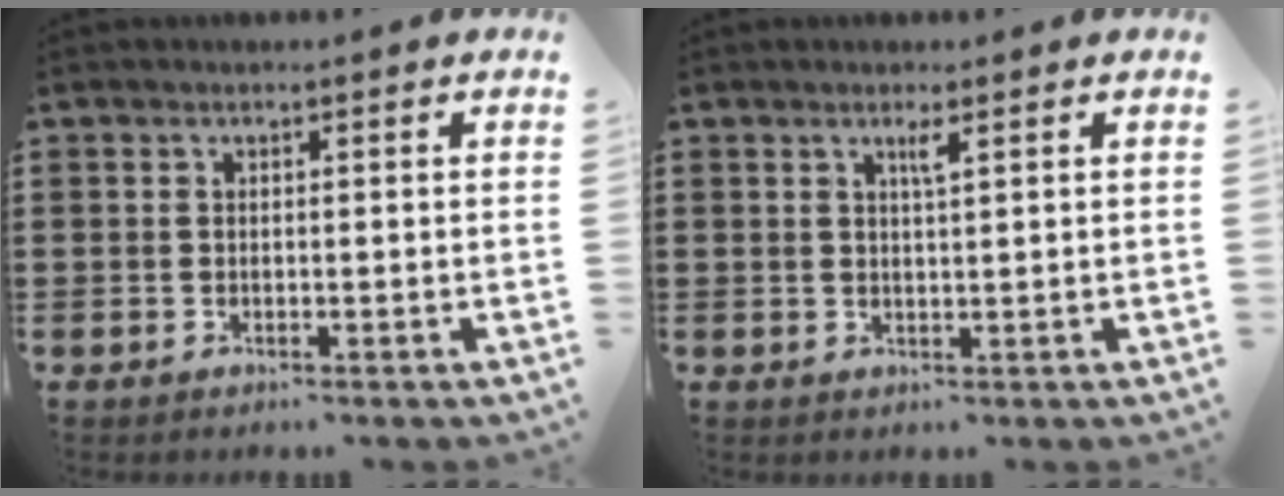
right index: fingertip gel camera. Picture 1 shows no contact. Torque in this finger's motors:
{"motor_torque": [0.28, -0.07, 0.03, 0.01]}